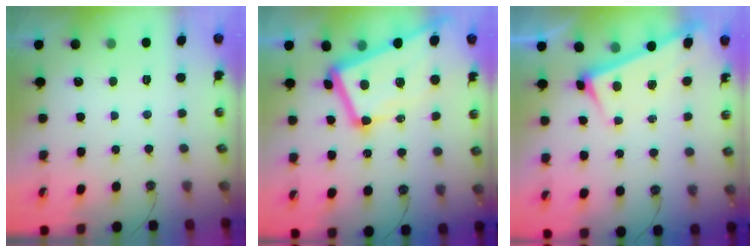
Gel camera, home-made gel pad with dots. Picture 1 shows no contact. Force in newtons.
{"total": 13.7, "press": 13.6, "slide": 2.1}
{"total": 3.0, "press": 3.0, "slide": 0.2}